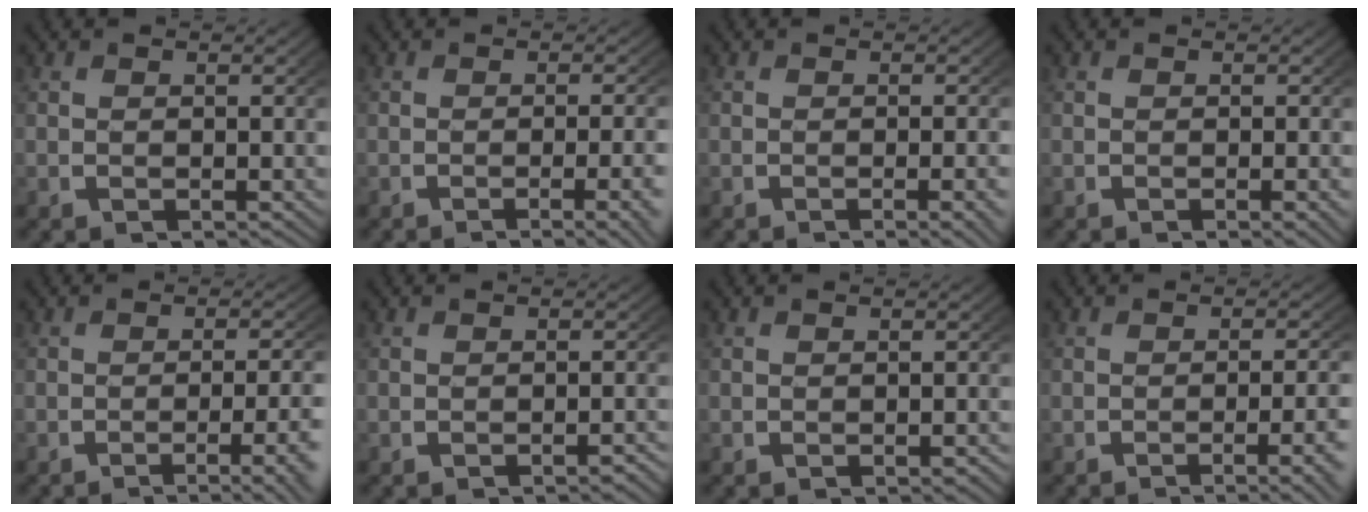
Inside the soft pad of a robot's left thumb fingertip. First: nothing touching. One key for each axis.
{"total": 3.9, "fx": -2.0, "fy": 0.7, "fz": 3.2, "tx": -0.041, "ty": 0.000, "tz": -0.030}
{"total": 2.2, "fx": -0.9, "fy": 0.2, "fz": 2.0, "tx": -0.026, "ty": 0.004, "tz": -0.015}
{"total": 1.2, "fx": -0.4, "fy": 0.0, "fz": 1.1, "tx": -0.015, "ty": 0.003, "tz": -0.006}
{"total": 5.7, "fx": -3.6, "fy": 1.6, "fz": 4.1, "tx": -0.062, "ty": -0.004, "tz": -0.053}
{"total": 1.2, "fx": -1.0, "fy": 0.0, "fz": 0.6, "tx": -0.010, "ty": 0.004, "tz": -0.016}
{"total": 0.5, "fx": -0.4, "fy": 0.0, "fz": 0.3, "tx": -0.004, "ty": 0.004, "tz": -0.007}
{"total": 4.8, "fx": -2.9, "fy": 1.1, "fz": 3.7, "tx": -0.051, "ty": 0.000, "tz": -0.043}